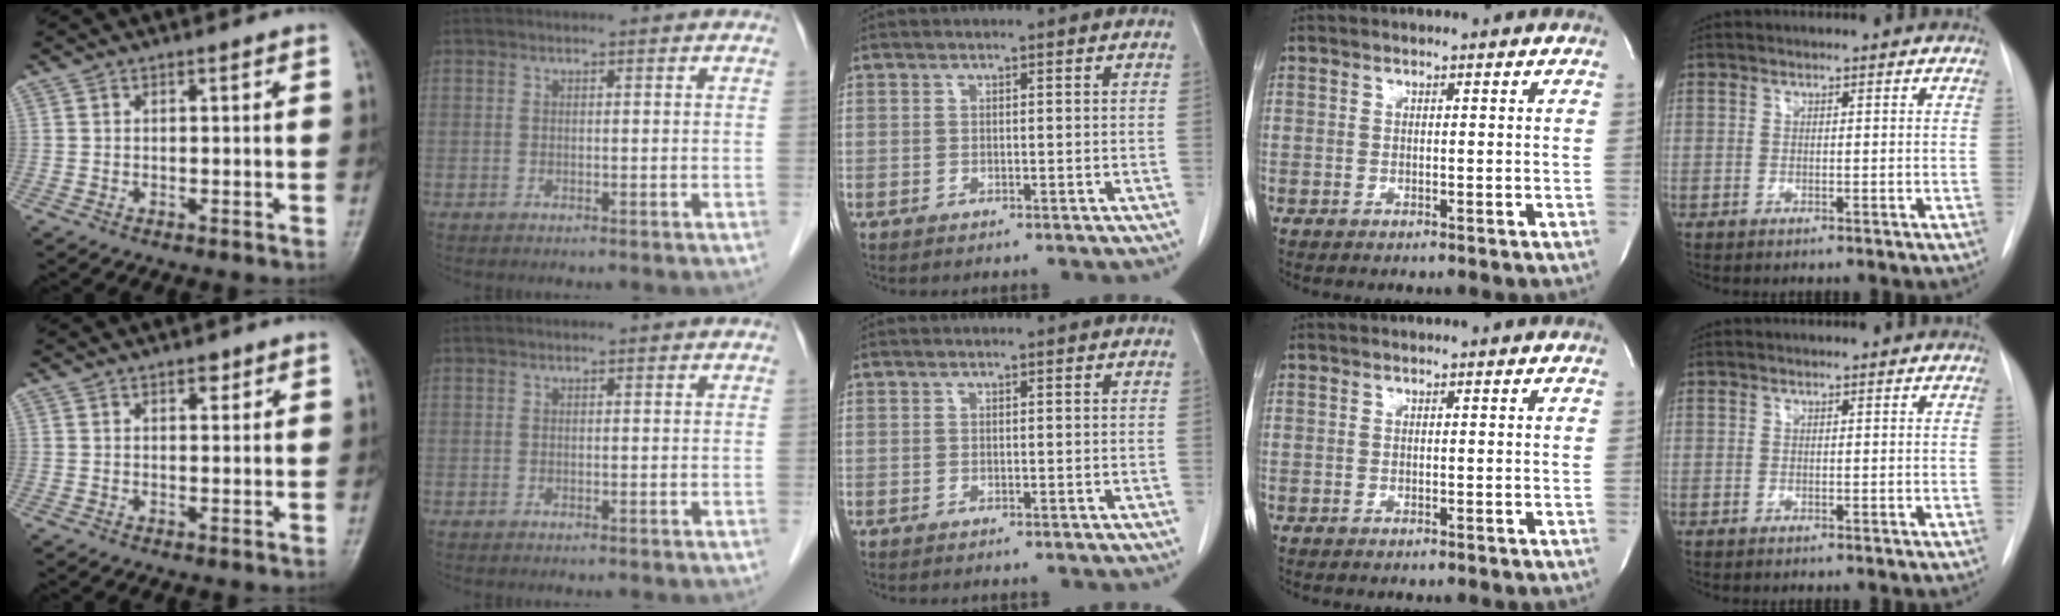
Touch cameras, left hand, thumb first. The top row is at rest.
{"thumb": {"total": 1.9, "force": [1.2, 1.0, 1.1], "torque": [-0.007, -0.005, 0.016]}, "index": {"total": 0.5, "force": [0.5, 0.0, 0.2], "torque": [-0.005, 0.009, 0.007]}}